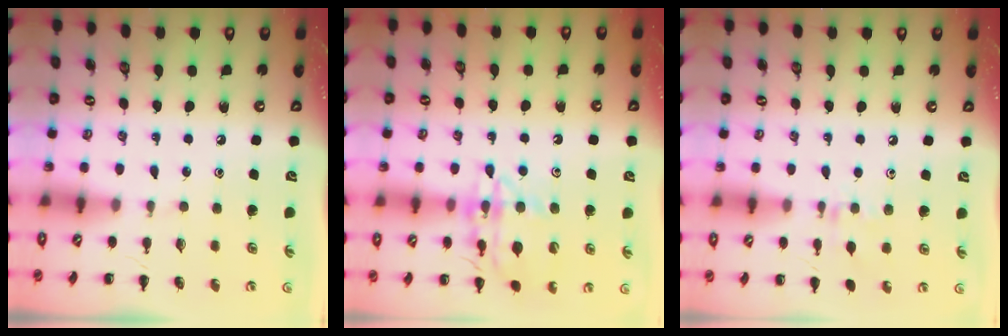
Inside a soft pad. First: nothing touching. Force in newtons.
{"total": 15.6, "press": 15.5, "slide": 2.2}
{"total": 6.4, "press": 6.2, "slide": 1.6}